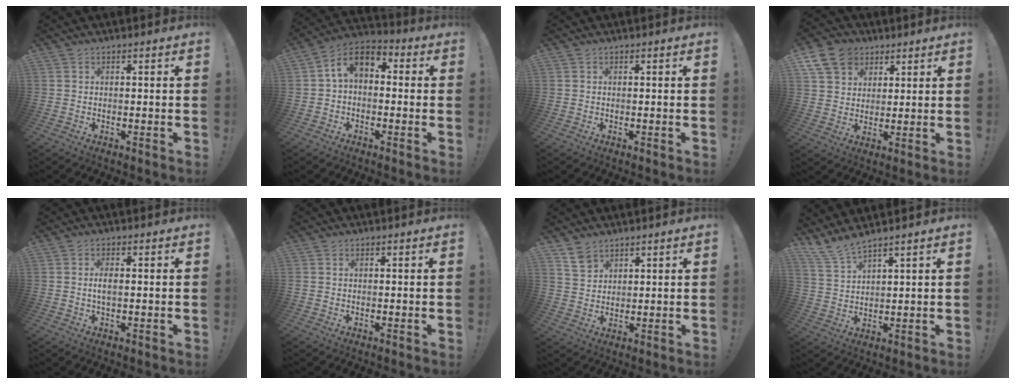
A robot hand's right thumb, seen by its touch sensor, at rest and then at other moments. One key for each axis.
{"total": 8.0, "fx": 0.9, "fy": 5.3, "fz": 5.9, "tx": -0.113, "ty": 0.019, "tz": 0.023}
{"total": 0.0}
{"total": 11.6, "fx": 6.0, "fy": 8.9, "fz": 4.3, "tx": -0.067, "ty": -0.029, "tz": 0.122}
{"total": 2.7, "fx": -0.2, "fy": 0.9, "fz": 2.6, "tx": -0.050, "ty": -0.001, "tz": -0.007}
{"total": 0.0}
{"total": 5.3, "fx": 4.1, "fy": 3.0, "fz": 1.5, "tx": -0.016, "ty": -0.026, "tz": 0.078}
{"total": 6.3, "fx": 5.7, "fy": 0.7, "fz": 2.5, "tx": -0.069, "ty": -0.028, "tz": 0.110}